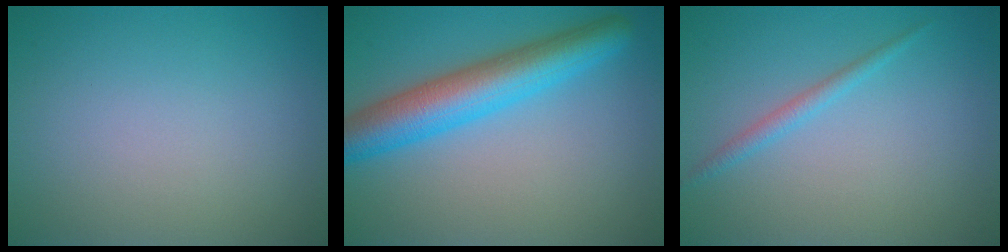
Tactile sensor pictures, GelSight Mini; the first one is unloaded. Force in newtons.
{"total": 6.7, "press": 6.7, "slide": 0.2}
{"total": 1.4, "press": 1.4, "slide": 0.1}